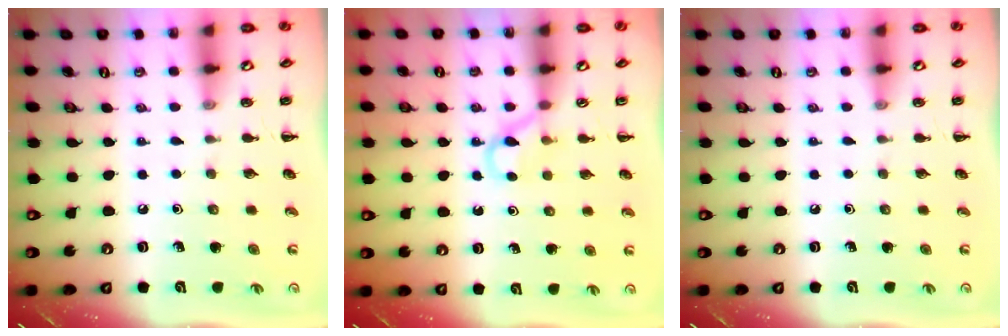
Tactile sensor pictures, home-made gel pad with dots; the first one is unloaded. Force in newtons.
{"total": 3.6, "press": 3.4, "slide": 1.3}
{"total": 0.0}